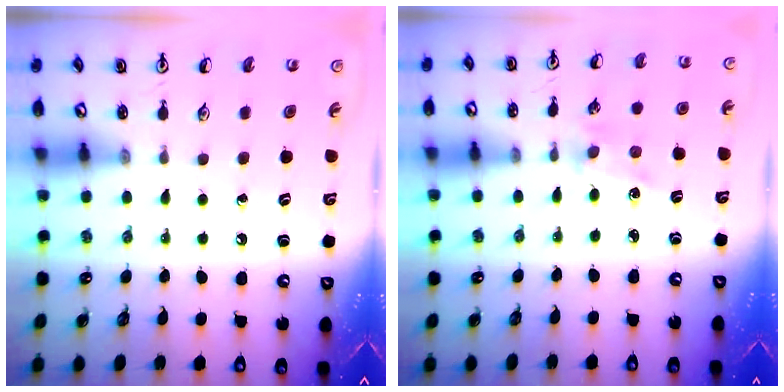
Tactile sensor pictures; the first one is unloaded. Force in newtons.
{"total": 1.9, "press": 1.8, "slide": 0.4}